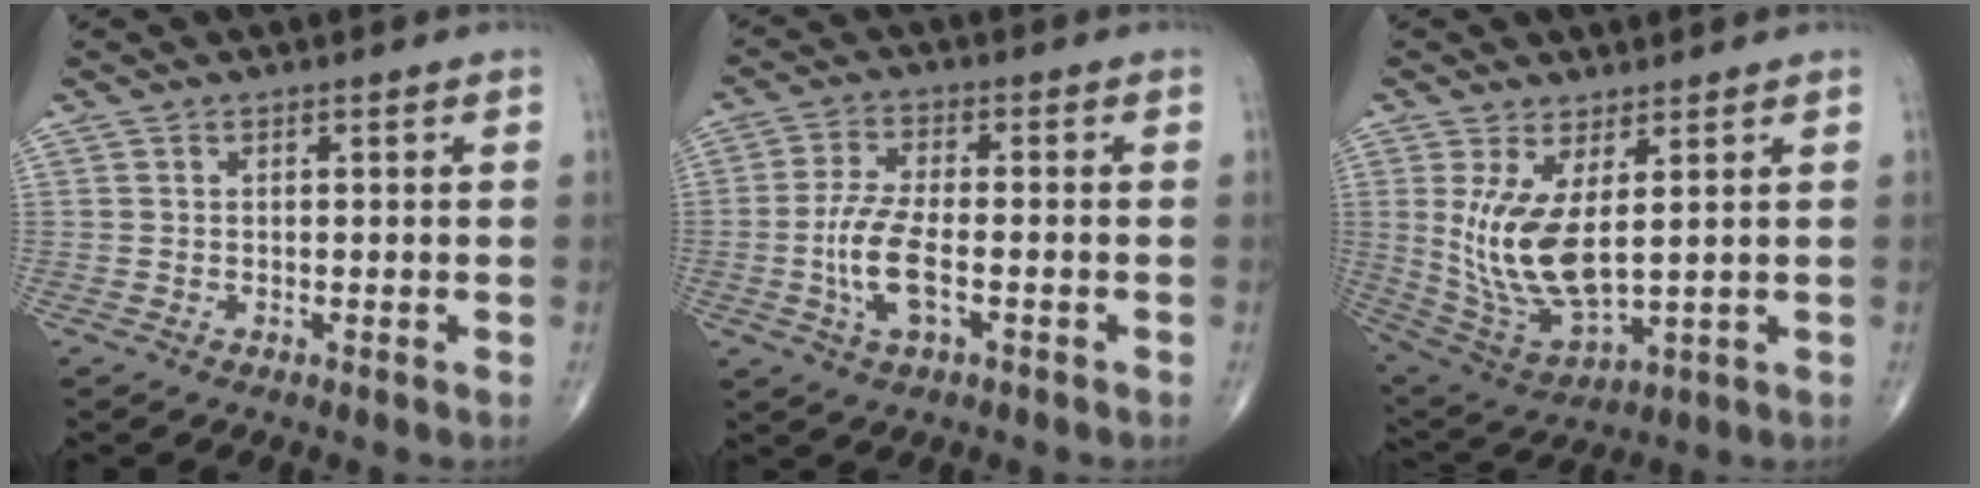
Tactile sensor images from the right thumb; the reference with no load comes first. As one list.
[{"total": 8.5, "force": [-2.1, 3.4, 7.5], "torque": [-0.162, 0.008, -0.040]}, {"total": 12.6, "force": [2.5, 5.1, 11.3], "torque": [-0.233, -0.031, 0.069]}]